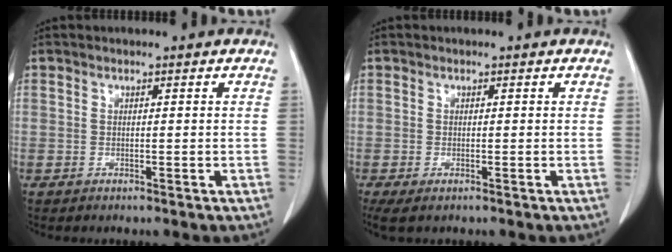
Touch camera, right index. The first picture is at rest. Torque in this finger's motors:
{"motor_torque": [0.38, -0.38, 0.15, 0.04]}